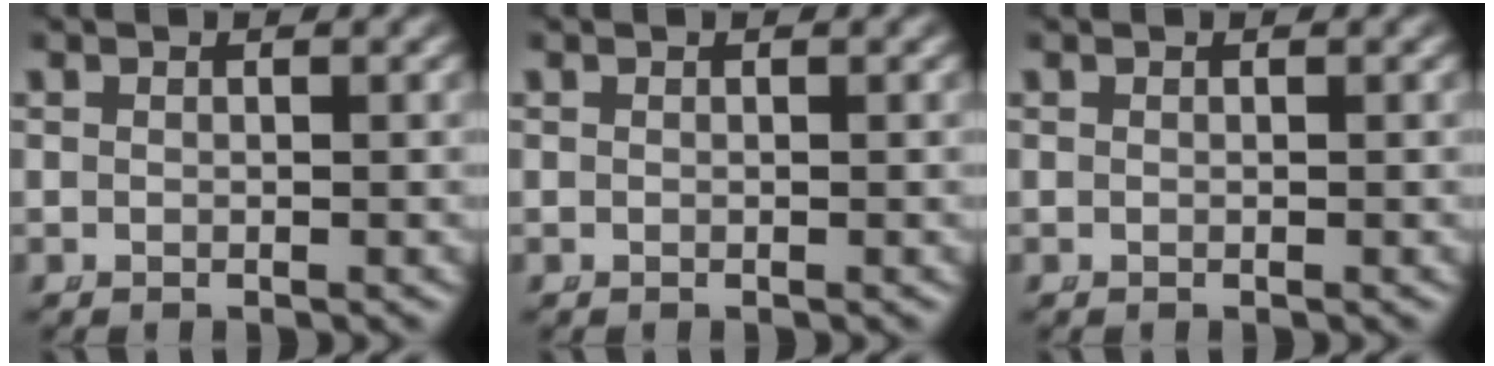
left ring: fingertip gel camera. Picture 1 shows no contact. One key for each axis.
{"total": 0.0}
{"total": 0.0}